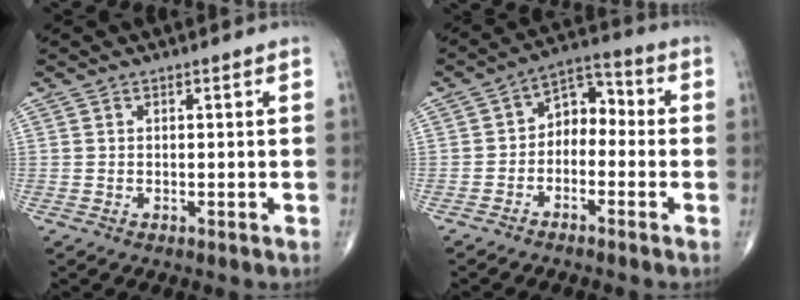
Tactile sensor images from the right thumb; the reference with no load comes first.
{"total": 7.1, "force": [-1.5, 5.0, 4.8], "torque": [-0.047, 0.044, -0.043]}